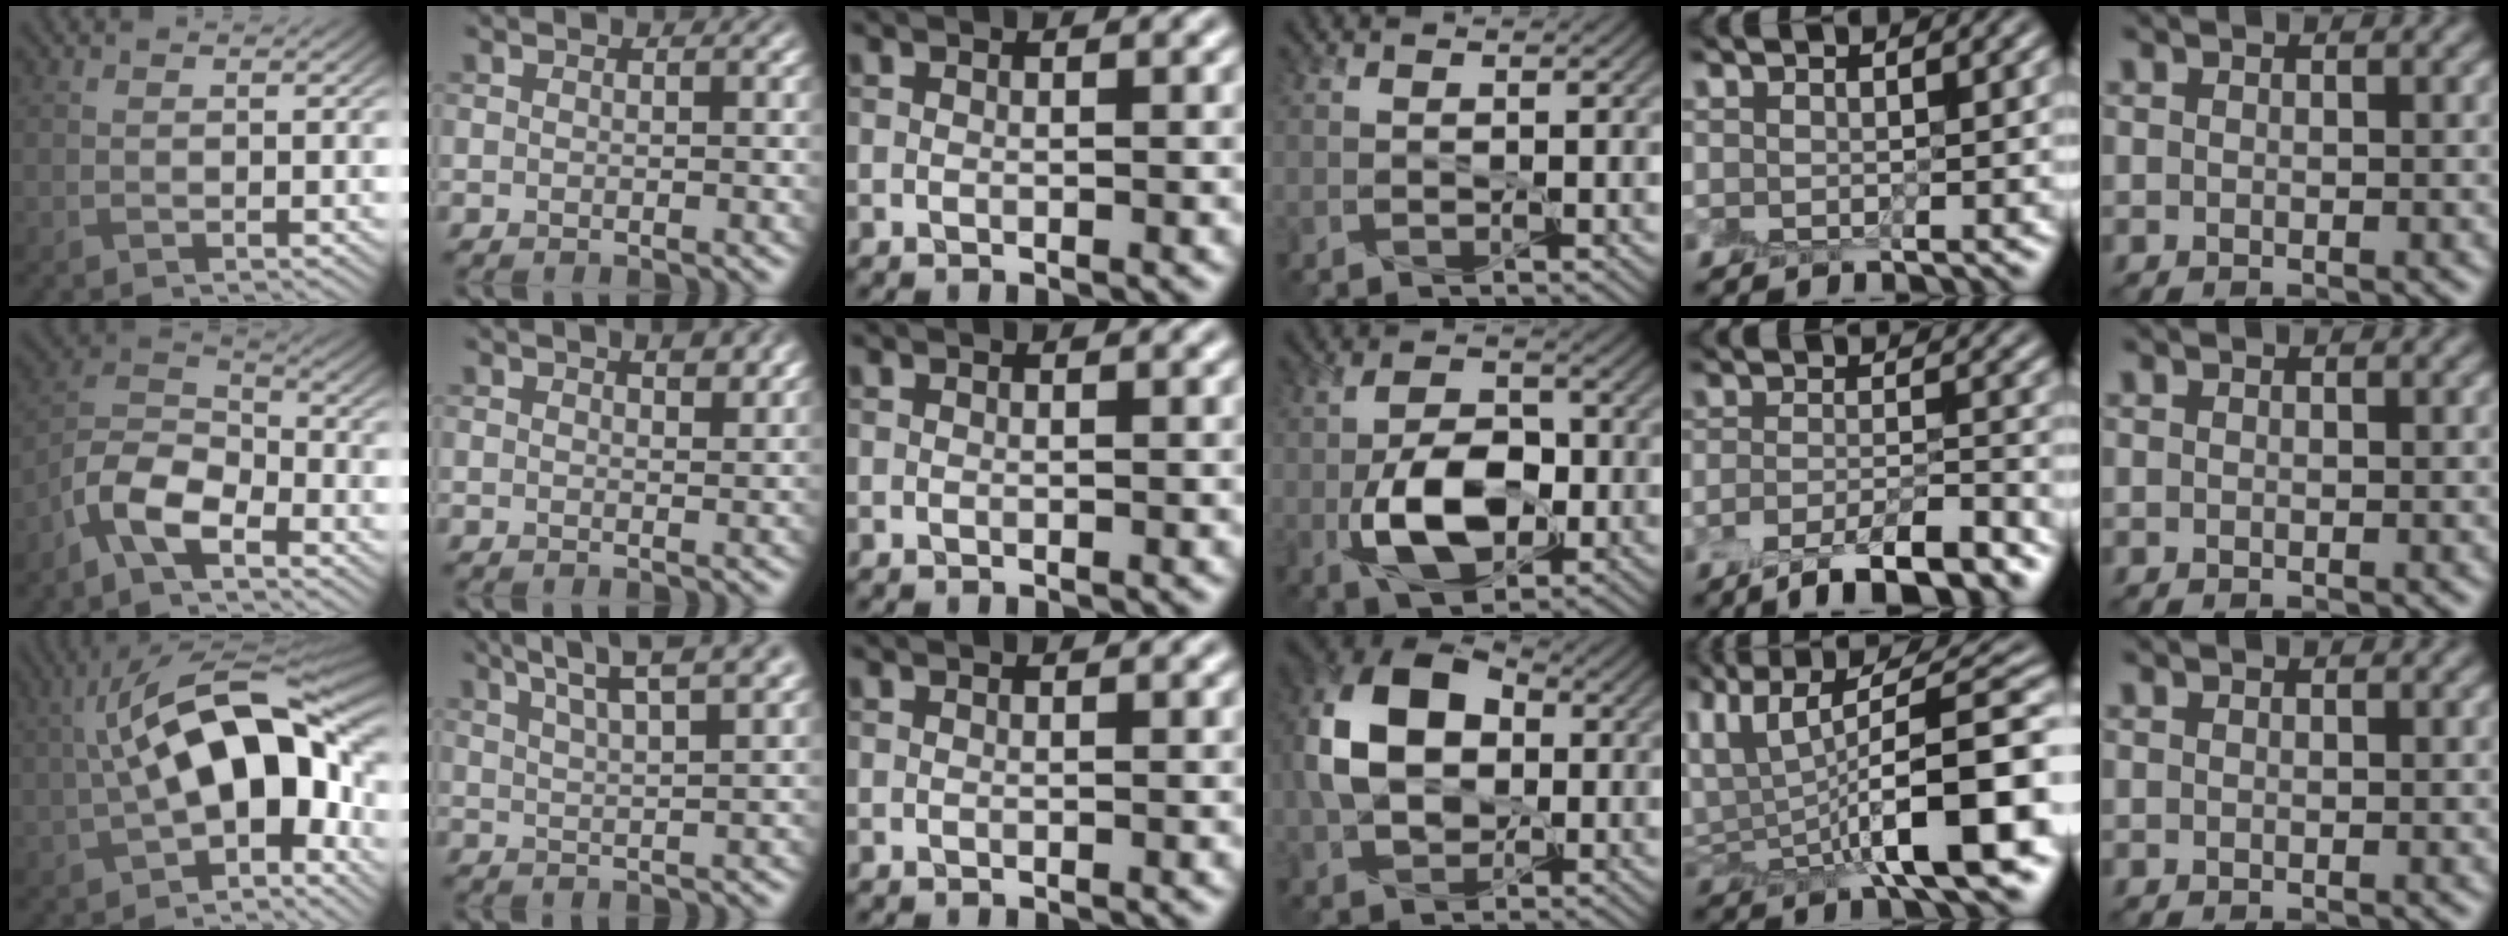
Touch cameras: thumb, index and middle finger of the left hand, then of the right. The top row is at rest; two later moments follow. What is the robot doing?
{"motion": "peel", "object": "small bumper sticker"}